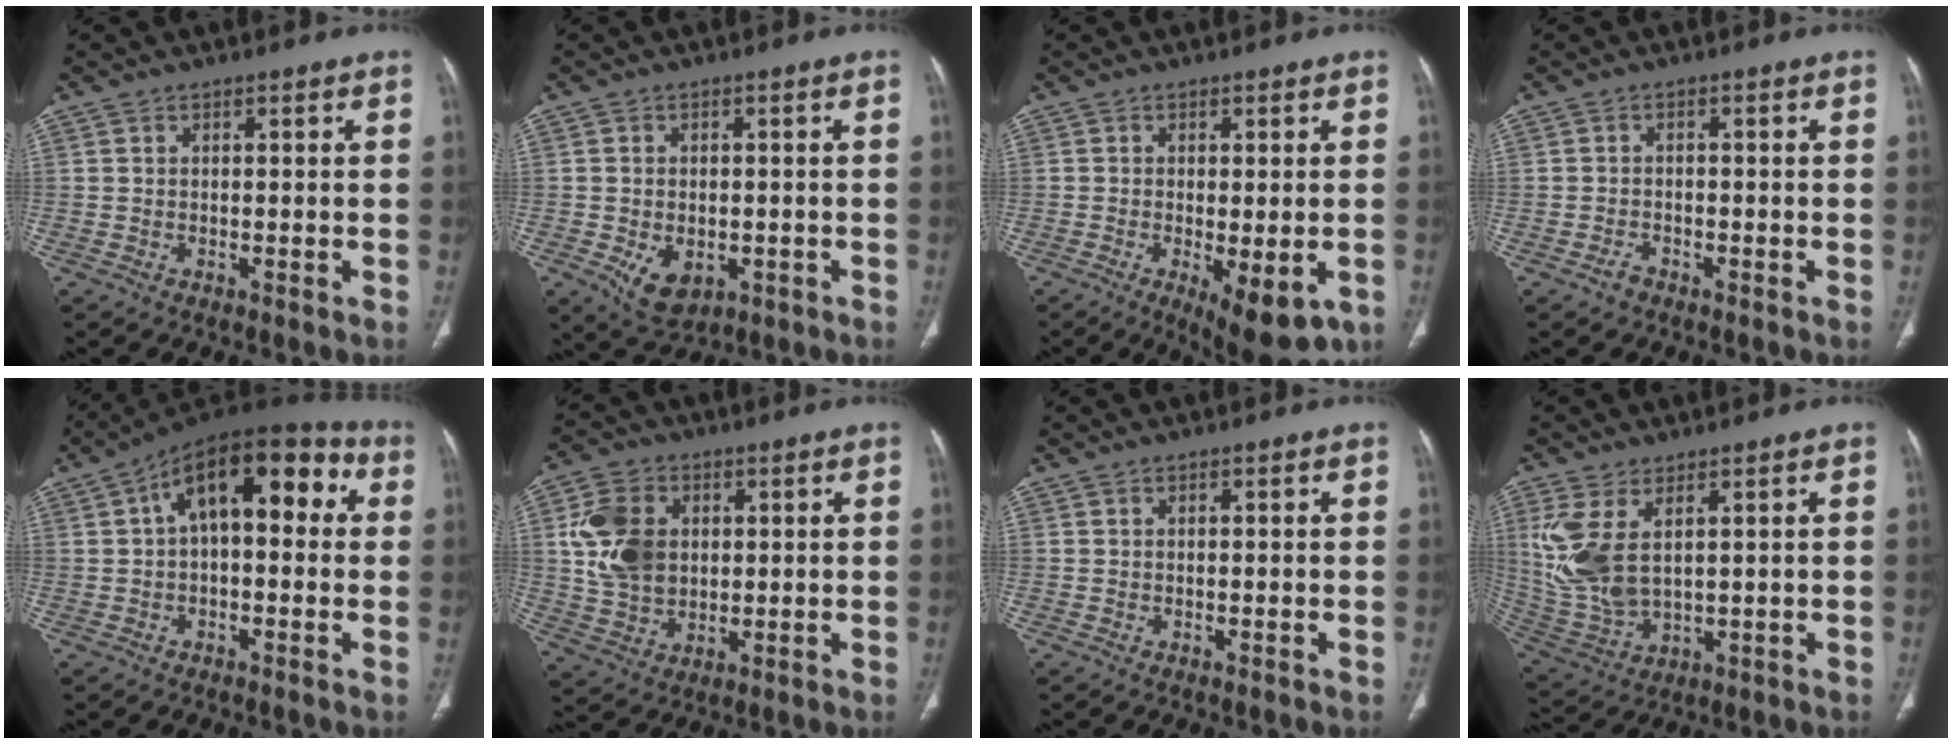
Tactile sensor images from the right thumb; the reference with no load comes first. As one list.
[{"total": 6.9, "force": [-2.1, 4.7, 4.6], "torque": [-0.063, 0.001, -0.018]}, {"total": 9.8, "force": [-3.6, 3.7, 8.3], "torque": [-0.112, -0.014, -0.046]}, {"total": 1.7, "force": [-1.2, 1.0, 0.5], "torque": [-0.013, 0.008, -0.021]}, {"total": 16.8, "force": [3.7, 8.4, 14.0], "torque": [-0.175, 0.045, 0.047]}, {"total": 13.1, "force": [2.1, 9.4, 8.9], "torque": [-0.161, 0.000, 0.043]}, {"total": 0.0}, {"total": 11.6, "force": [3.3, 6.2, 9.2], "torque": [-0.208, -0.013, 0.085]}]